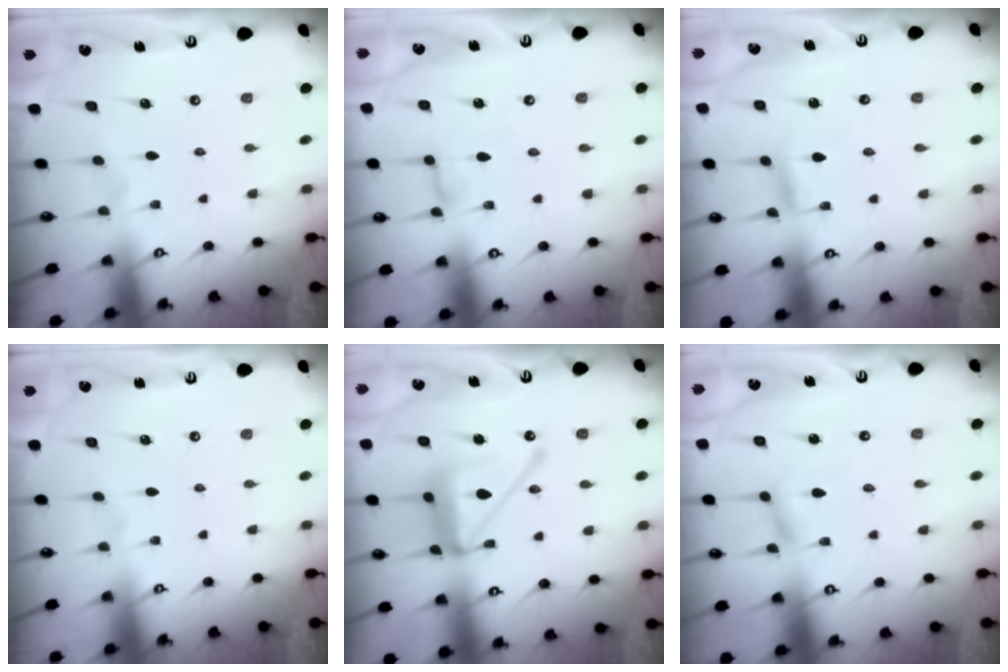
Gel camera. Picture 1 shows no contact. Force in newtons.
{"total": 3.7, "press": 3.7, "slide": 0.4}
{"total": 3.1, "press": 3.1, "slide": 0.1}
{"total": 0.0}
{"total": 18.8, "press": 18.8, "slide": 1.7}
{"total": 2.1, "press": 2.1, "slide": 0.2}